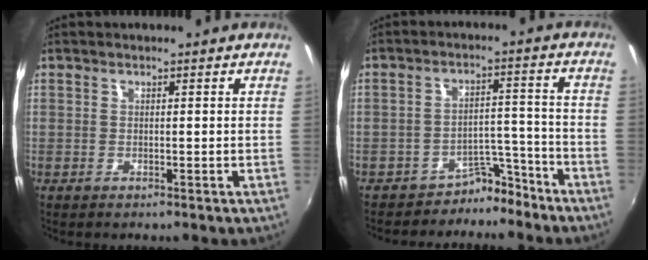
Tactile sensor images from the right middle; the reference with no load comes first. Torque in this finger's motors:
{"motor_torque": [-0.43, -0.20, -0.03, -0.01]}